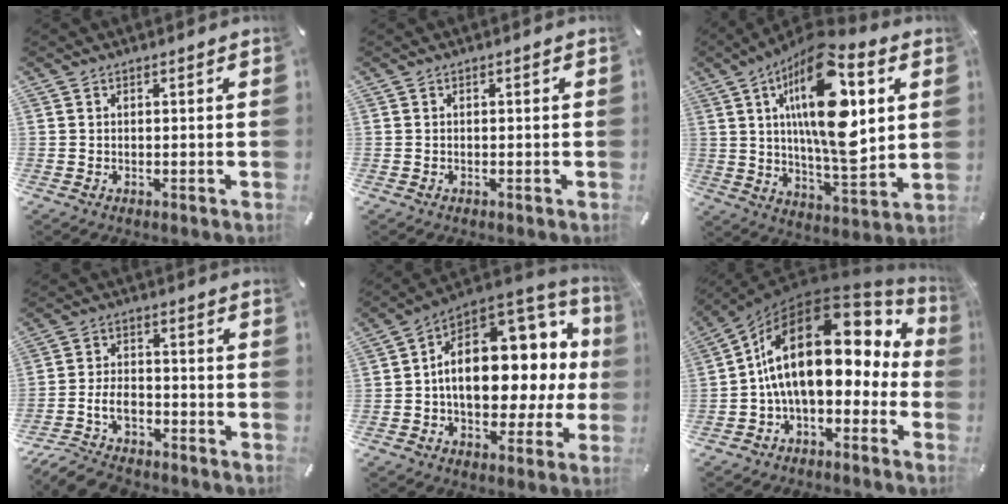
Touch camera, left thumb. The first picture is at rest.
{"total": 0.0}
{"total": 23.8, "force": [6.8, 9.3, 20.9], "torque": [-0.382, -0.036, 0.096]}
{"total": 9.1, "force": [-6.0, 5.1, 4.5], "torque": [-0.094, 0.028, -0.115]}
{"total": 17.9, "force": [2.7, 12.1, 12.9], "torque": [-0.189, -0.038, 0.050]}
{"total": 20.2, "force": [3.8, 11.1, 16.4], "torque": [-0.309, -0.026, 0.064]}